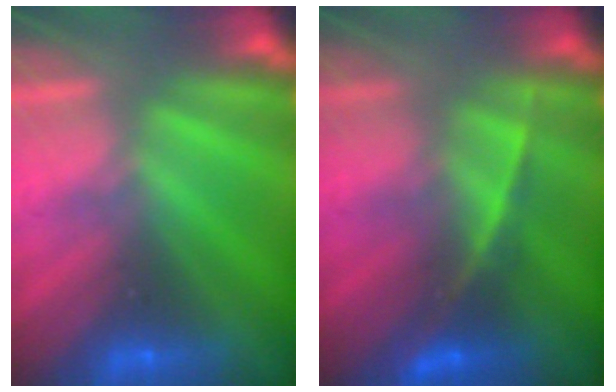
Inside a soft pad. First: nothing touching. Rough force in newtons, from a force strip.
{"total": 2.4}